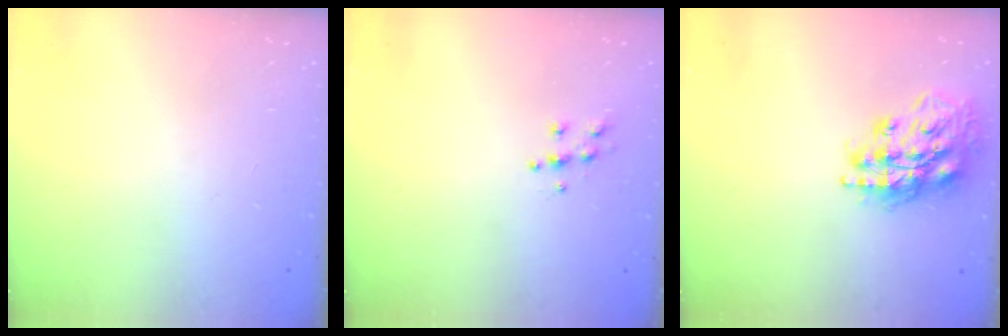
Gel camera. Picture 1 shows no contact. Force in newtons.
{"total": 5.7, "press": 5.7, "slide": 0.6}
{"total": 17.0, "press": 16.9, "slide": 2.3}